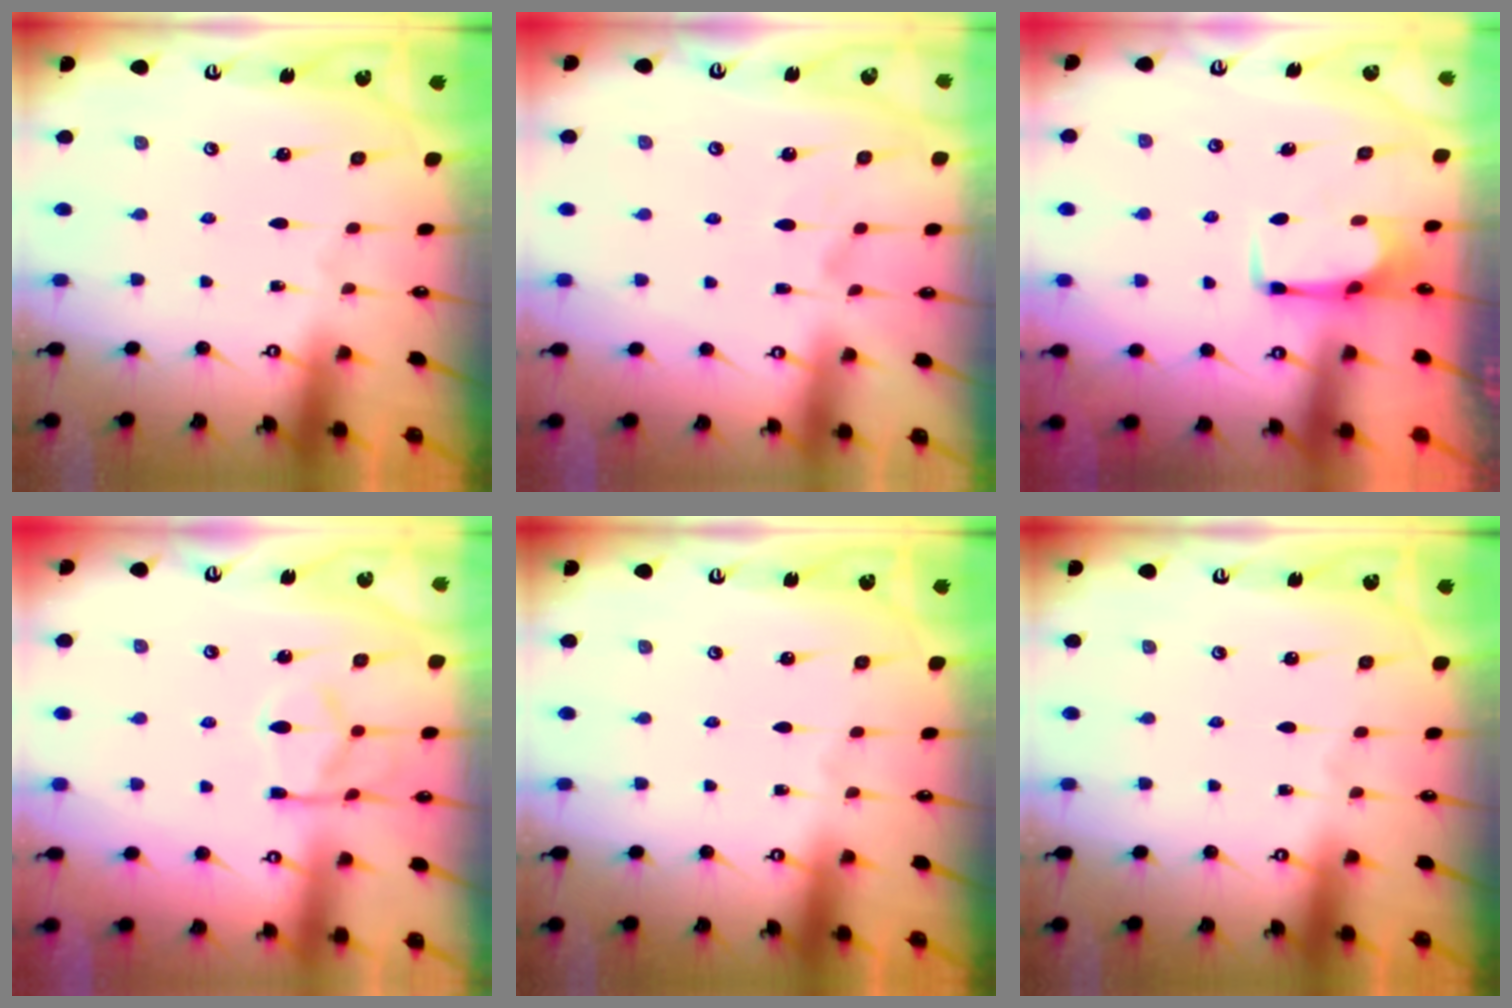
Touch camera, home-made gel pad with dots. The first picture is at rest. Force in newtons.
{"total": 2.2, "press": 1.9, "slide": 1.1}
{"total": 2.6, "press": 2.6, "slide": 0.4}
{"total": 12.9, "press": 12.9, "slide": 1.3}
{"total": 0.0}
{"total": 0.0}